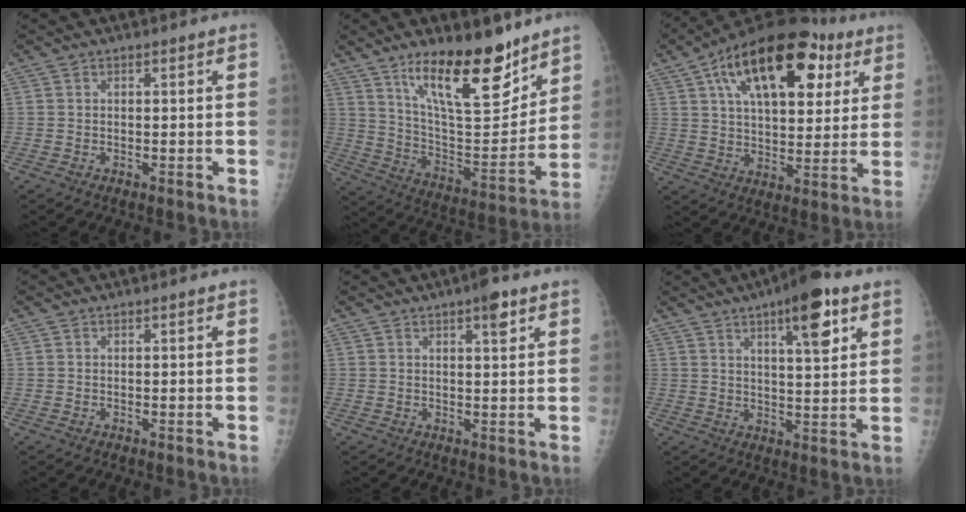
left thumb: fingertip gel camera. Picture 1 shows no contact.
{"total": 20.7, "force": [13.9, 7.0, 13.6], "torque": [-0.177, -0.091, 0.238]}
{"total": 24.4, "force": [10.5, 12.4, 18.3], "torque": [-0.260, 0.004, 0.164]}
{"total": 0.0}
{"total": 3.8, "force": [2.2, 1.0, 2.9], "torque": [-0.036, -0.009, 0.028]}
{"total": 11.4, "force": [5.8, 3.2, 9.3], "torque": [-0.120, -0.024, 0.081]}